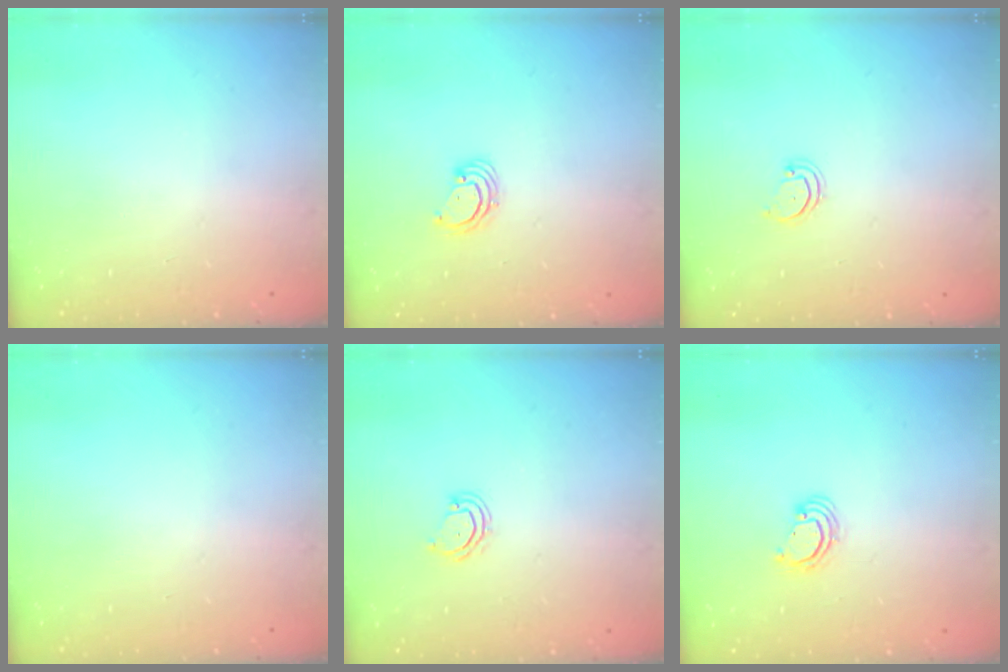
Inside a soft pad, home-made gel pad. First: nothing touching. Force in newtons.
{"total": 3.3, "press": 3.3, "slide": 0.2}
{"total": 2.5, "press": 2.5, "slide": 0.2}
{"total": 0.0}
{"total": 4.2, "press": 4.1, "slide": 0.4}
{"total": 2.8, "press": 2.8, "slide": 0.2}